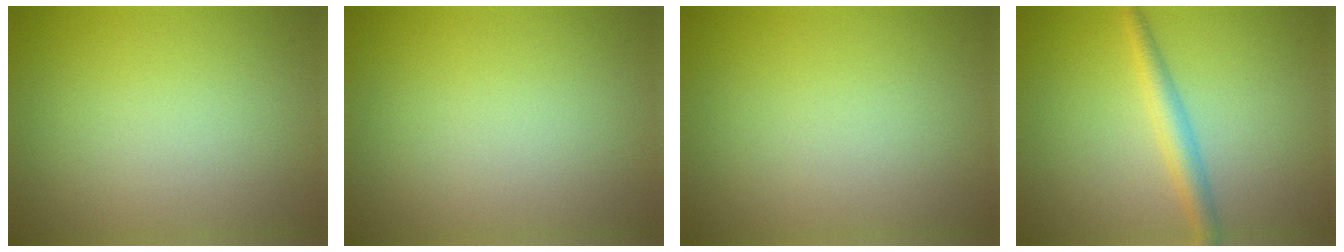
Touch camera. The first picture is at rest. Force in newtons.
{"total": 0.0}
{"total": 0.0}
{"total": 2.6, "press": 2.6, "slide": 0.0}